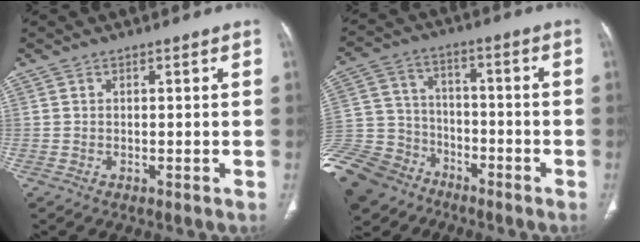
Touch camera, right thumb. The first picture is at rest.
{"total": 20.9, "force": [-13.5, 14.0, 7.6], "torque": [-0.197, 0.049, -0.239]}